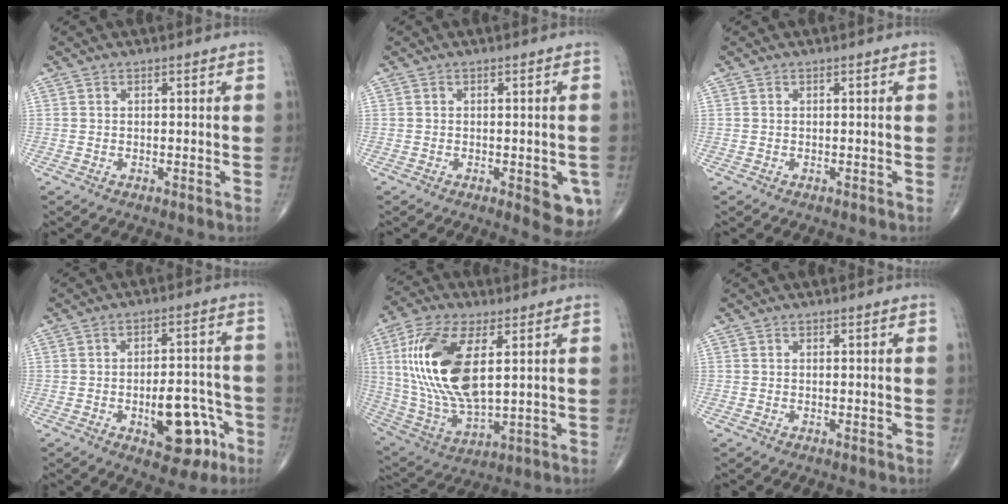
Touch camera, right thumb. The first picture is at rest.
{"total": 6.1, "force": [-2.0, 2.3, 5.3], "torque": [-0.041, -0.009, -0.021]}
{"total": 0.0}
{"total": 12.5, "force": [-4.9, 6.1, 9.7], "torque": [-0.099, 0.037, -0.061]}
{"total": 20.3, "force": [4.5, 9.3, 17.5], "torque": [-0.368, -0.018, 0.089]}
{"total": 0.0}